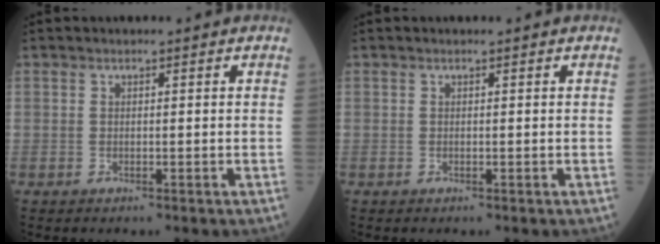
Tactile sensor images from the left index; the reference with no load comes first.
{"total": 0.0}